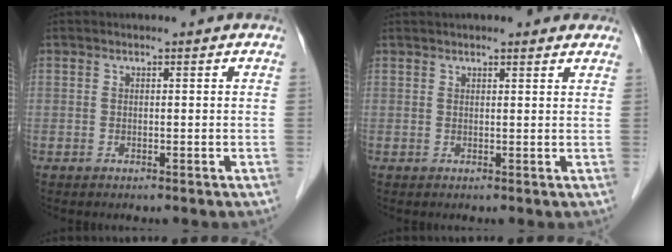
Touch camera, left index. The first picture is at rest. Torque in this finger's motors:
{"motor_torque": [0.99, -1.15, 0.67, 0.05]}